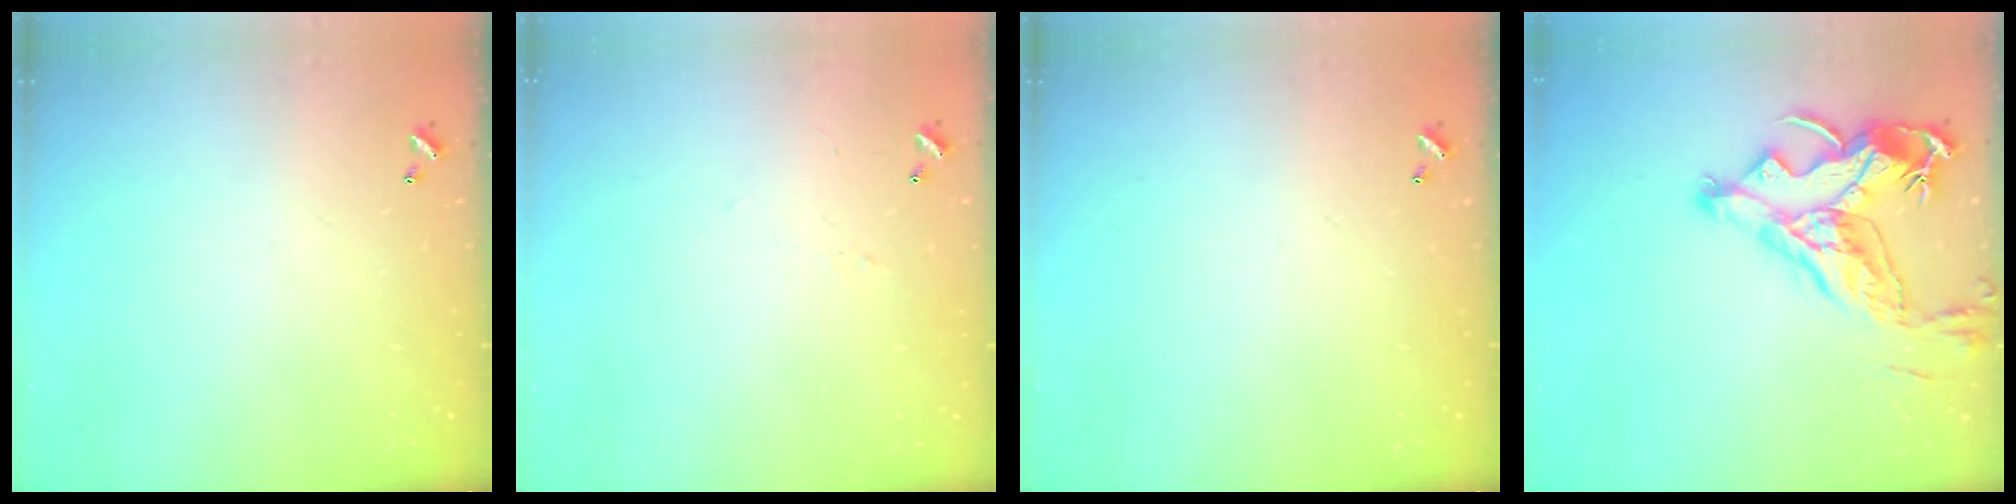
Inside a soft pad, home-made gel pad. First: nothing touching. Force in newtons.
{"total": 2.2, "press": 2.1, "slide": 0.4}
{"total": 0.0}
{"total": 13.5, "press": 13.3, "slide": 2.4}